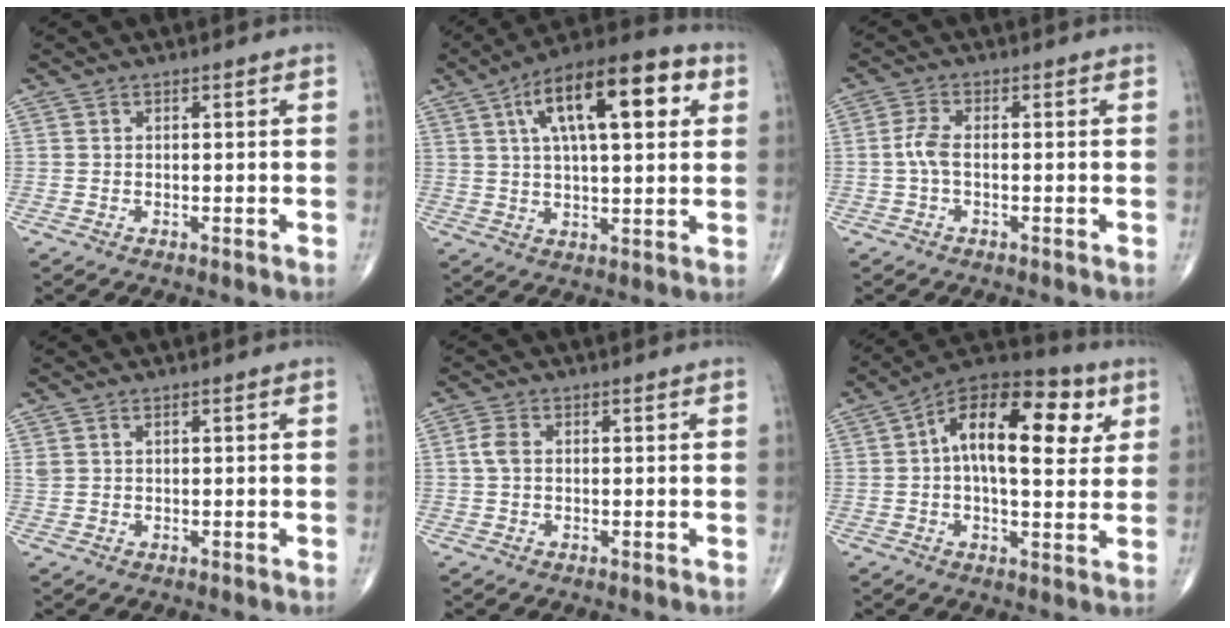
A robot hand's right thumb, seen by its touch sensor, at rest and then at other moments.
{"total": 19.3, "force": [6.5, 7.5, 16.6], "torque": [-0.247, 0.012, 0.094]}
{"total": 3.1, "force": [-0.5, 1.2, 2.8], "torque": [-0.065, 0.003, -0.014]}
{"total": 1.3, "force": [0.8, 0.6, 0.8], "torque": [-0.018, 0.006, 0.020]}
{"total": 2.5, "force": [0.3, 1.6, 1.9], "torque": [-0.045, 0.008, 0.004]}
{"total": 18.9, "force": [4.5, 9.4, 15.8], "torque": [-0.217, 0.019, 0.054]}